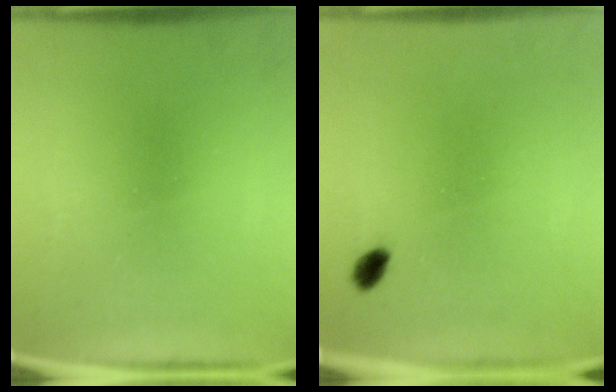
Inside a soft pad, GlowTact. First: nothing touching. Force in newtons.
{"total": 1.9}